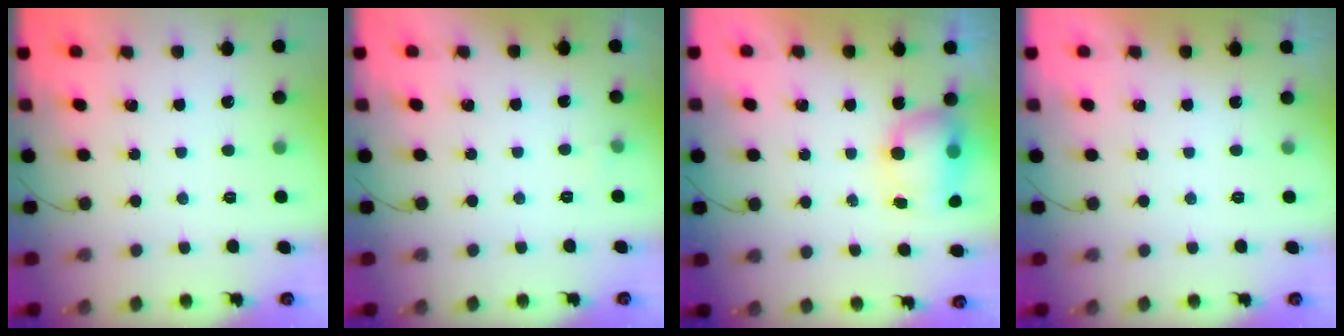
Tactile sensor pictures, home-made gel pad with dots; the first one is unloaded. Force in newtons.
{"total": 2.3, "press": 2.1, "slide": 0.9}
{"total": 7.2, "press": 7.1, "slide": 1.1}
{"total": 0.0}